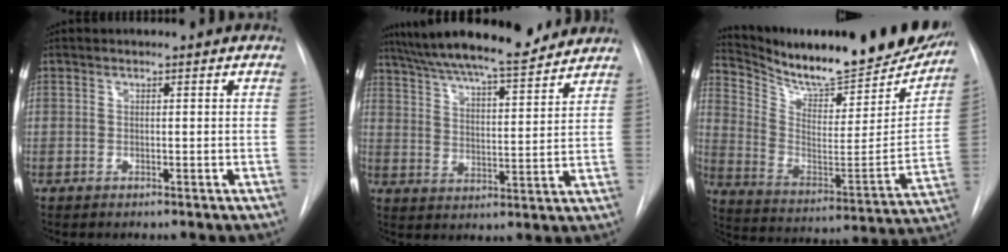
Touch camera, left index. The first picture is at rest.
{"total": 19.1, "force": [17.0, 2.1, 8.4], "torque": [-0.142, 0.017, 0.252]}
{"total": 27.8, "force": [24.4, 5.8, 12.0], "torque": [-0.194, -0.069, 0.345]}